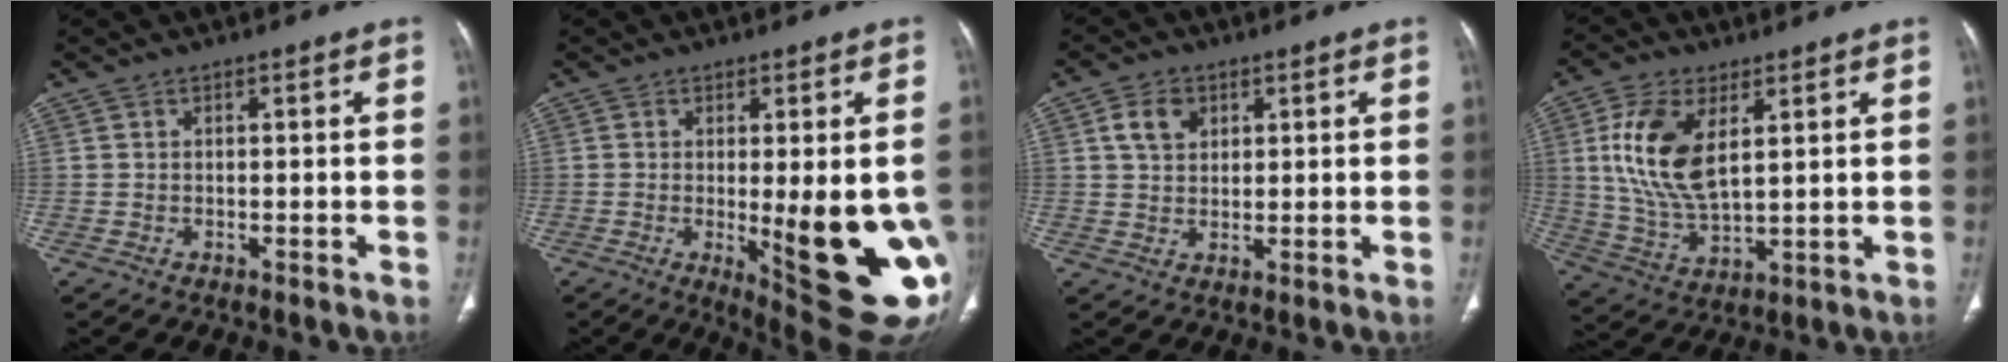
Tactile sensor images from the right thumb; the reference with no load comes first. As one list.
[{"total": 17.2, "force": [-3.0, 4.6, 16.3], "torque": [-0.163, -0.025, -0.017]}, {"total": 5.3, "force": [2.1, 3.9, 2.8], "torque": [-0.032, -0.005, 0.038]}, {"total": 13.7, "force": [4.1, 6.9, 11.1], "torque": [-0.221, -0.018, 0.085]}]